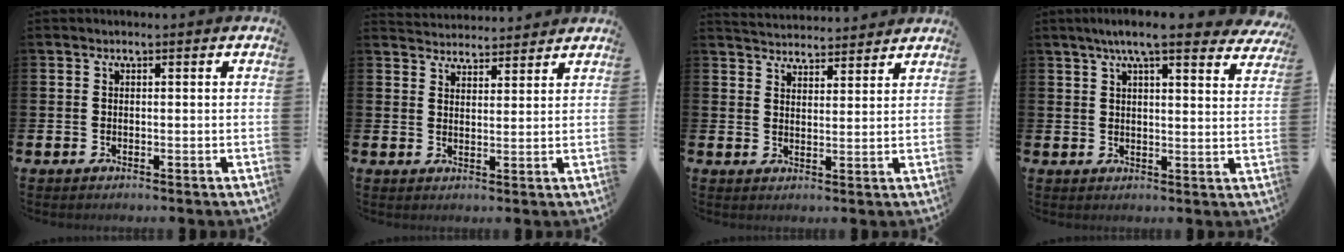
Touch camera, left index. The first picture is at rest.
{"total": 3.8, "force": [3.7, 0.7, -0.4], "torque": [0.000, -0.021, 0.068]}
{"total": 4.2, "force": [4.1, 0.4, -0.4], "torque": [-0.002, -0.028, 0.075]}
{"total": 7.1, "force": [6.2, 1.0, 3.5], "torque": [-0.065, -0.019, 0.106]}